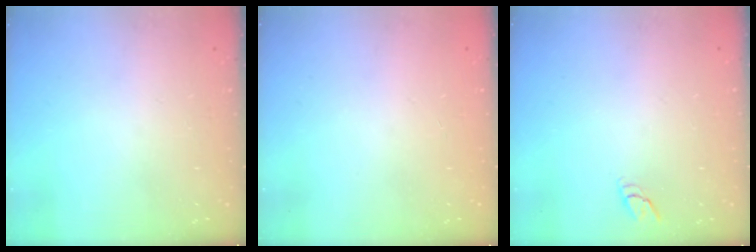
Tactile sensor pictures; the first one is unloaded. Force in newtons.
{"total": 0.0}
{"total": 3.7, "press": 3.7, "slide": 0.3}